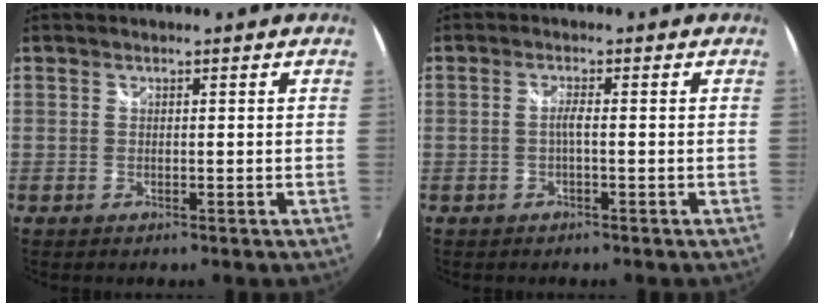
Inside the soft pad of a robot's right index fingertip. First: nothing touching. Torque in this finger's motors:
{"motor_torque": [0.35, -0.10, 0.15, 0.04]}